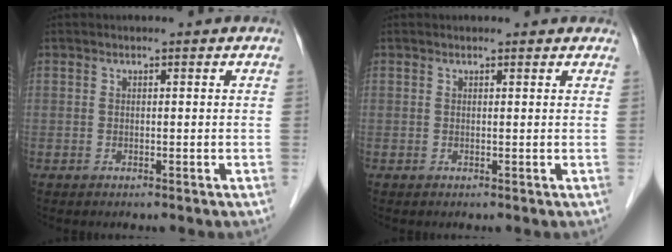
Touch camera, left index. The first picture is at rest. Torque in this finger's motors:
{"motor_torque": [0.24, -0.24, -0.01, 0.00]}